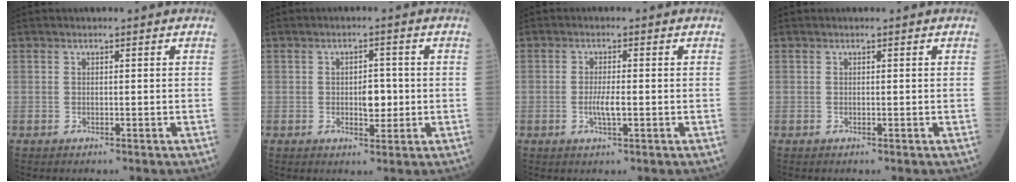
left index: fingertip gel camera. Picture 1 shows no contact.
{"total": 3.4, "force": [-0.7, 1.8, 2.8], "torque": [-0.038, -0.002, -0.007]}
{"total": 2.7, "force": [-0.9, 0.4, 2.5], "torque": [-0.055, -0.007, -0.016]}
{"total": 0.0}